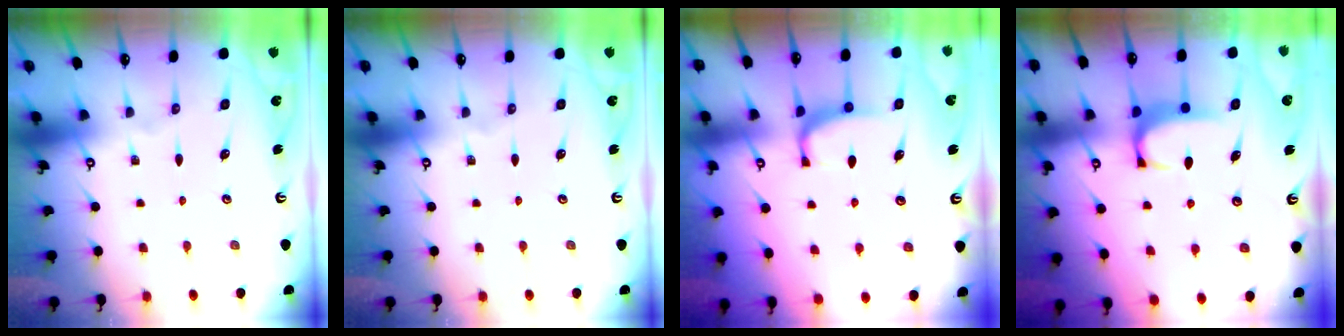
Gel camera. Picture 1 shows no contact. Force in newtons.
{"total": 0.0}
{"total": 2.4, "press": 2.3, "slide": 0.7}
{"total": 1.9, "press": 1.8, "slide": 0.5}